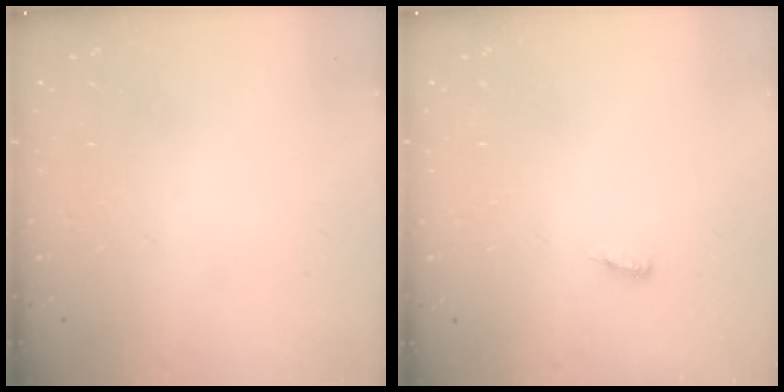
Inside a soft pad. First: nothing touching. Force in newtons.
{"total": 3.8, "press": 3.8, "slide": 0.4}